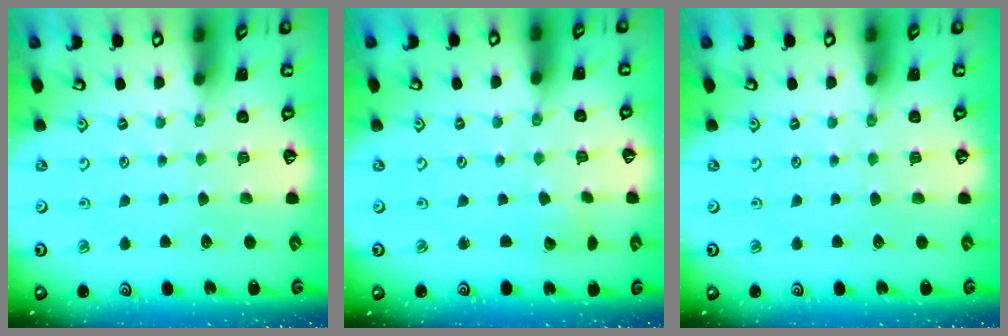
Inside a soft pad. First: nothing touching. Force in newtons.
{"total": 2.6, "press": 2.6, "slide": 0.1}
{"total": 0.0}